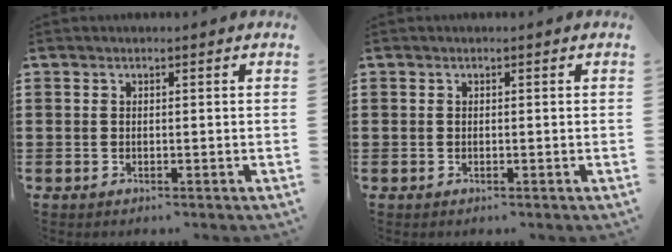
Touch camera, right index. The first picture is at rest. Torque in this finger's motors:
{"motor_torque": [-0.02, 0.03, 0.00, 0.01]}